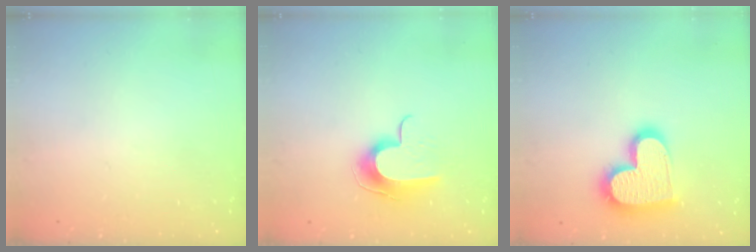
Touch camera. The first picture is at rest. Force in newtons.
{"total": 9.9, "press": 9.9, "slide": 0.1}
{"total": 18.4, "press": 18.4, "slide": 1.0}